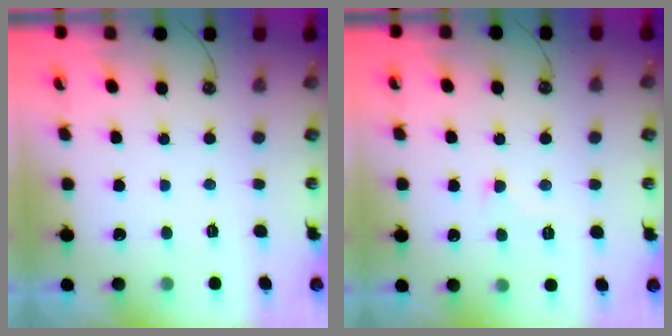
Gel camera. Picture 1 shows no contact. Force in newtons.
{"total": 3.0, "press": 3.0, "slide": 0.4}